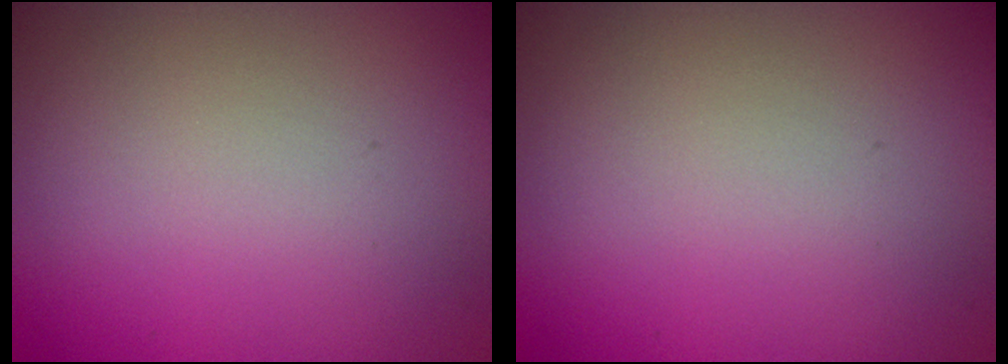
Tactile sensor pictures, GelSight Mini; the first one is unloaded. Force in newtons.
{"total": 0.0}